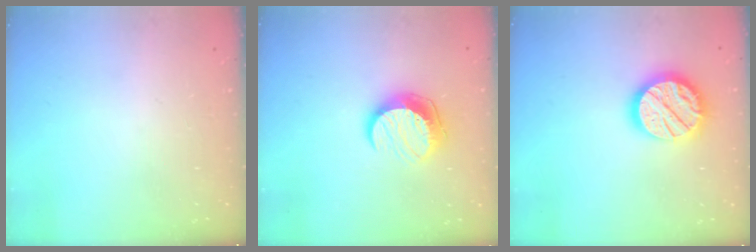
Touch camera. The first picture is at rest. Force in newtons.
{"total": 11.1, "press": 11.0, "slide": 0.7}
{"total": 16.7, "press": 16.7, "slide": 1.3}